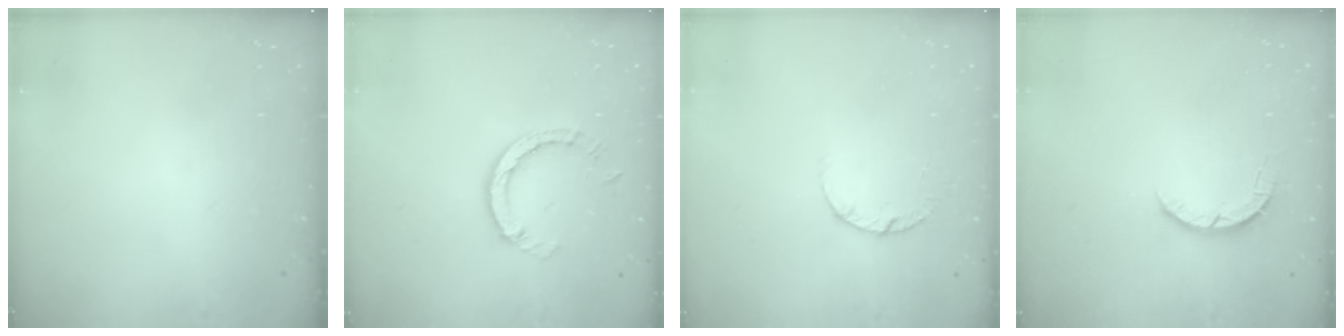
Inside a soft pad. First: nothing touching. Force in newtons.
{"total": 4.8, "press": 4.8, "slide": 0.4}
{"total": 3.6, "press": 3.5, "slide": 0.5}
{"total": 2.7, "press": 2.7, "slide": 0.4}